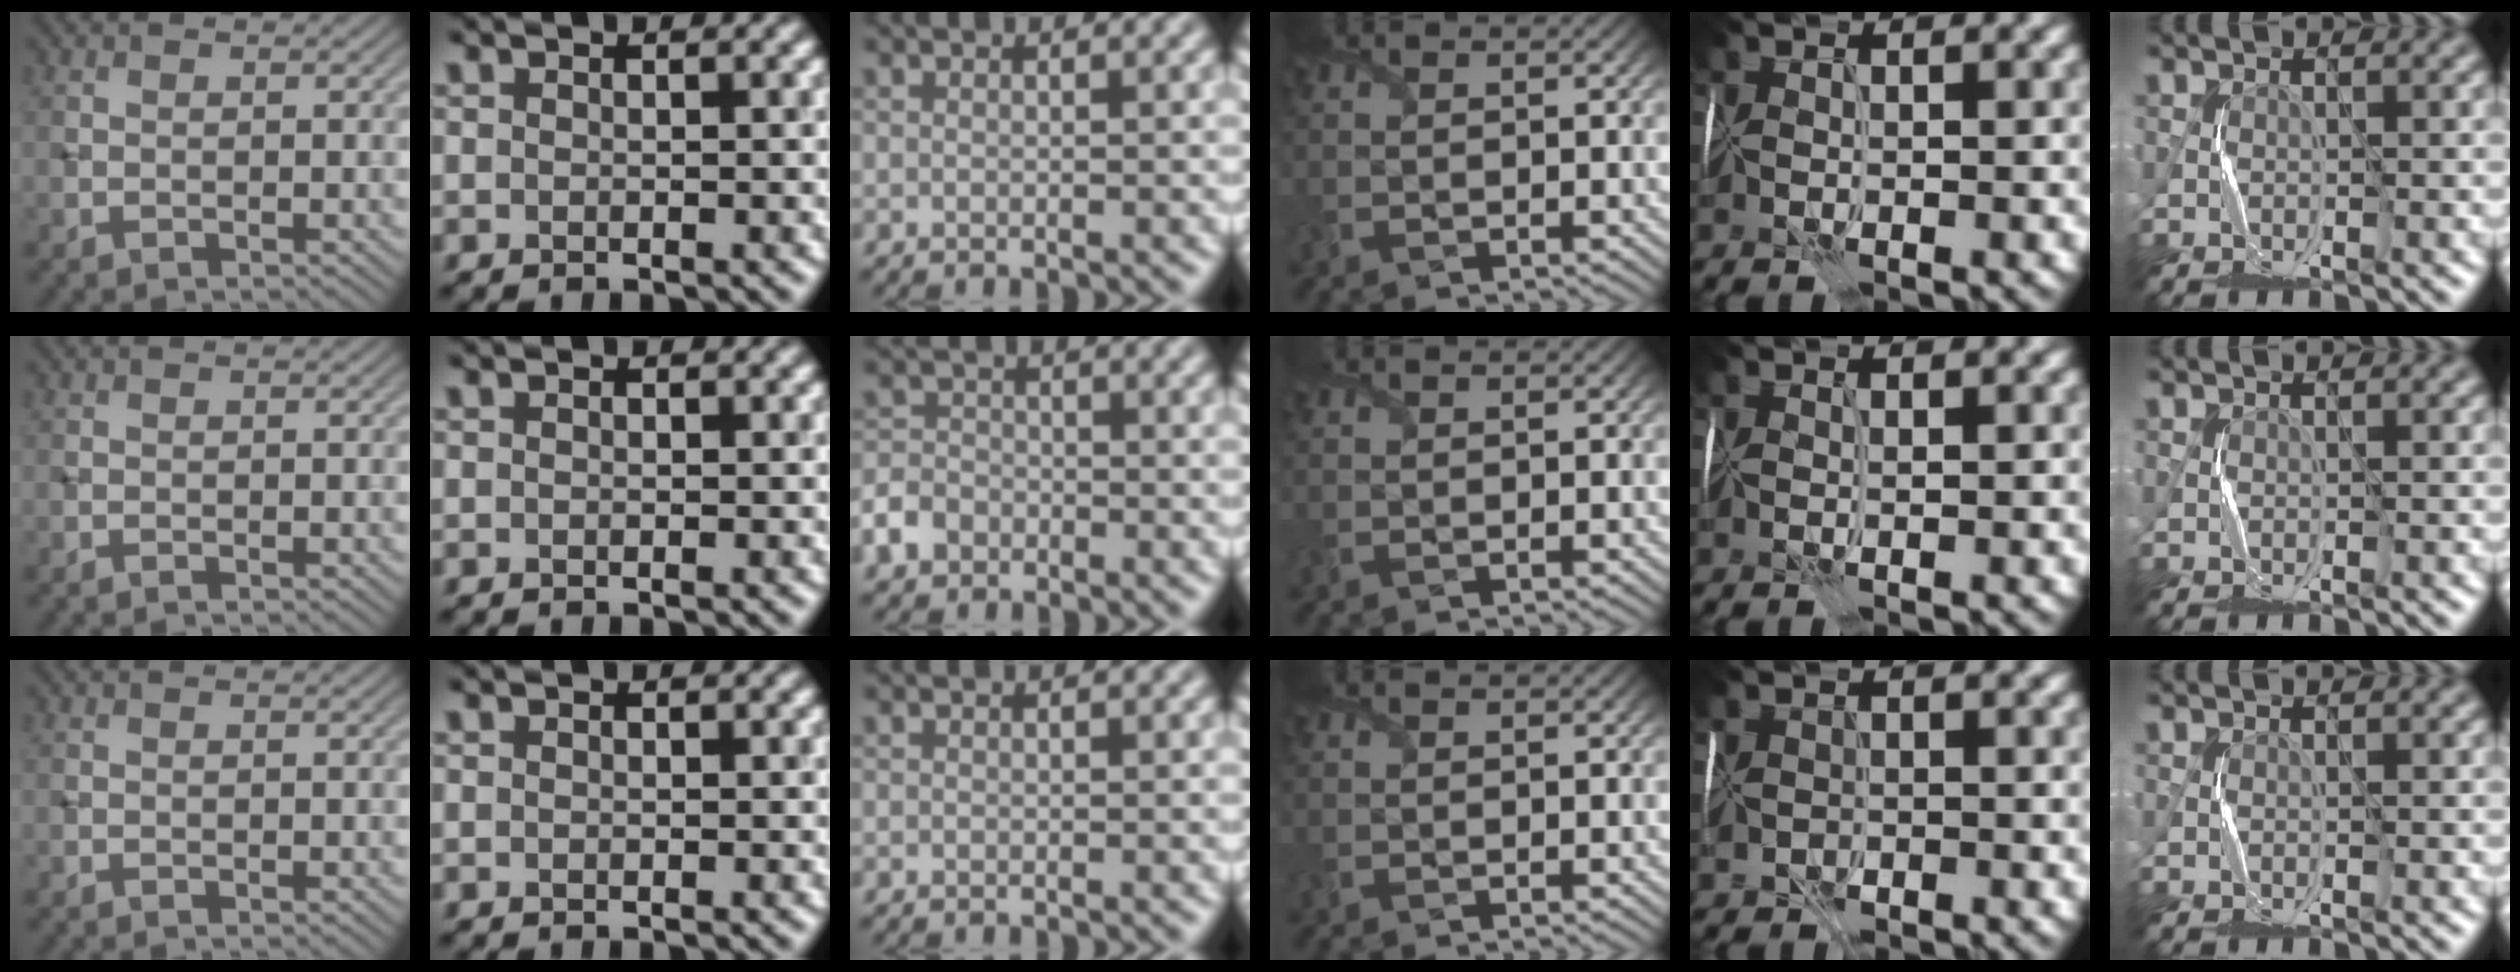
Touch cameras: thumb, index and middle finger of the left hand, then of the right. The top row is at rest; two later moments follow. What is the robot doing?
{"motion": "fold", "object": "tissue"}